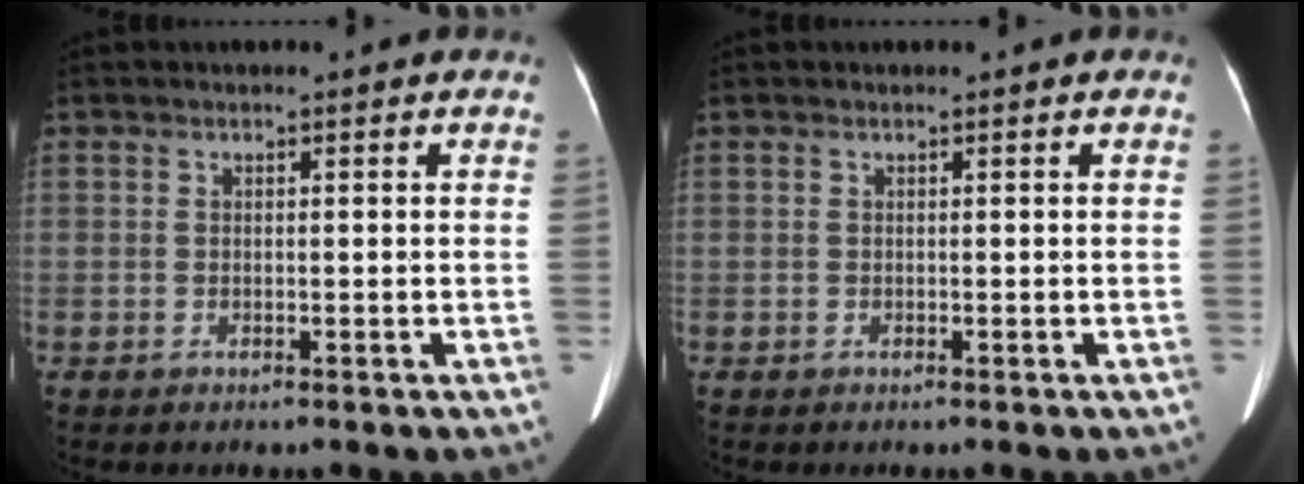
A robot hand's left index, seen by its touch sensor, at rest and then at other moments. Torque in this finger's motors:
{"motor_torque": [-0.19, -0.07, -0.01, -0.01]}